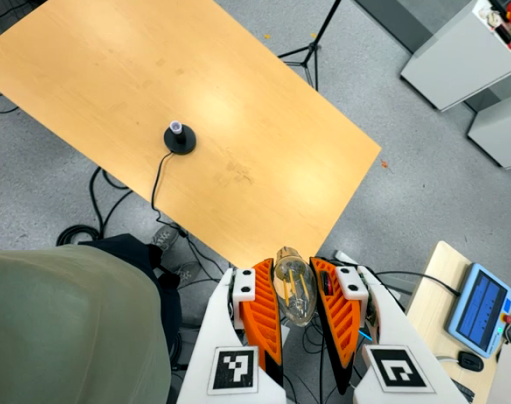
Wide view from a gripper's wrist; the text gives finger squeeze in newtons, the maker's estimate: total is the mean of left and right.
{"total": 21.8, "left": 24.5, "right": 19.1}